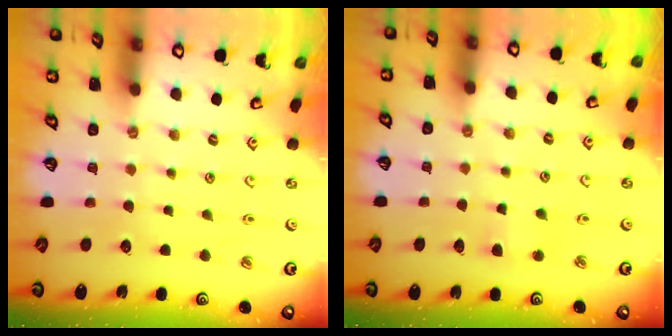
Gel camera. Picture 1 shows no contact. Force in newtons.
{"total": 2.9, "press": 2.8, "slide": 0.4}